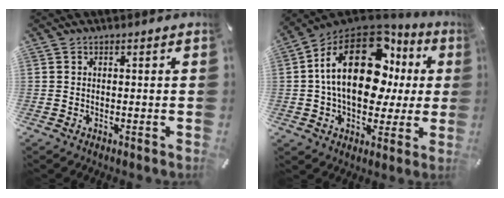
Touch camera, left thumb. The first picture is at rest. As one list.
[{"total": 24.5, "force": [5.5, 14.8, 18.8], "torque": [-0.328, -0.019, 0.089]}]